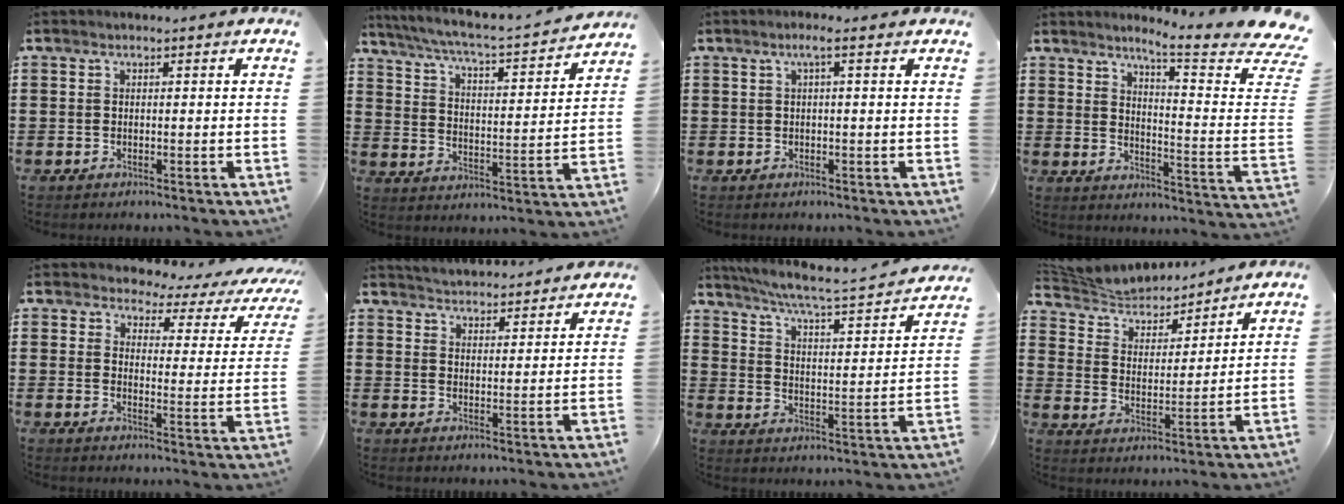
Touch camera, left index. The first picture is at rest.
{"total": 3.9, "force": [3.5, -0.3, 1.6], "torque": [-0.054, -0.039, 0.048]}
{"total": 1.8, "force": [0.6, 0.0, 1.7], "torque": [-0.033, 0.002, 0.009]}
{"total": 6.3, "force": [5.0, -0.8, 3.7], "torque": [-0.071, -0.054, 0.072]}
{"total": 3.1, "force": [2.3, 1.7, 1.2], "torque": [-0.041, -0.011, 0.031]}
{"total": 4.1, "force": [4.1, -0.2, -0.2], "torque": [-0.011, -0.024, 0.073]}
{"total": 4.8, "force": [4.1, -0.4, 2.4], "torque": [-0.067, -0.038, 0.058]}
{"total": 5.3, "force": [5.1, 1.1, 0.7], "torque": [-0.045, -0.033, 0.086]}